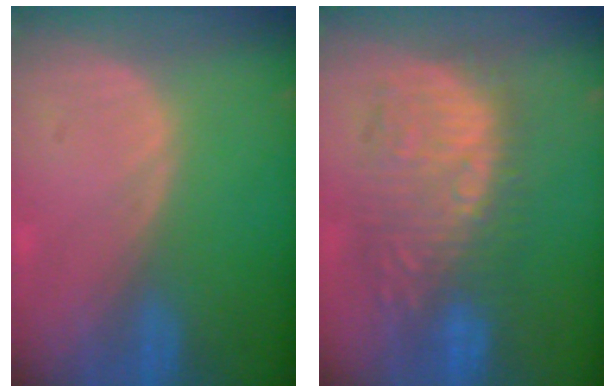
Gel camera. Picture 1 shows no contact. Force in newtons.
{"total": 10.0, "press": 9.9, "slide": 1.7}